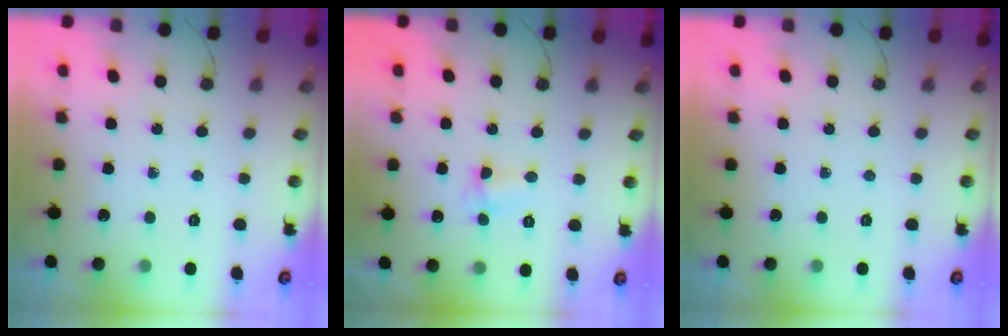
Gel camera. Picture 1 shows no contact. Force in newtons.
{"total": 2.6, "press": 2.5, "slide": 0.6}
{"total": 0.0}